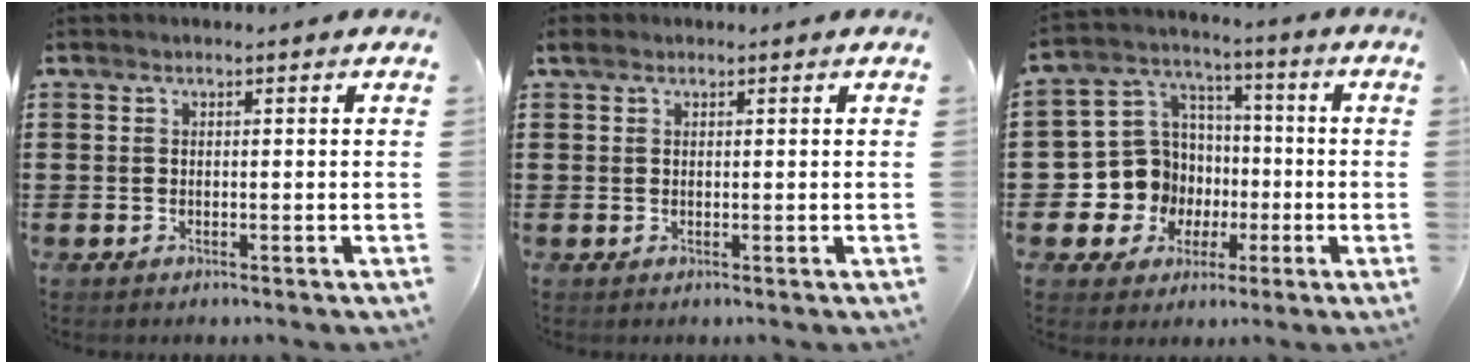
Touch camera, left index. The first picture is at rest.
{"total": 1.2, "force": [0.5, 0.8, 0.7], "torque": [-0.015, 0.005, 0.010]}
{"total": 9.8, "force": [-1.4, 9.6, 1.8], "torque": [-0.095, -0.002, -0.018]}